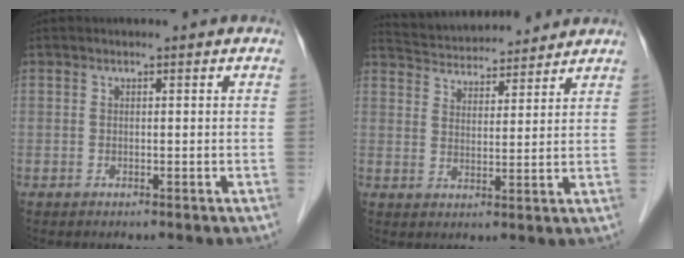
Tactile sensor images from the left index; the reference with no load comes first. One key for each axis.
{"total": 12.1, "fx": 11.5, "fy": 2.2, "fz": 2.8, "tx": -0.050, "ty": 0.027, "tz": 0.179}